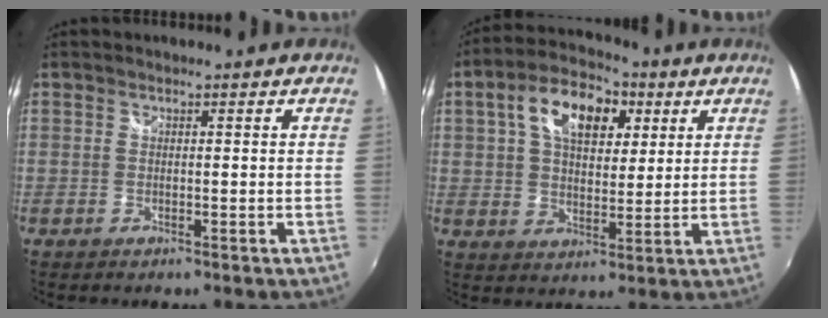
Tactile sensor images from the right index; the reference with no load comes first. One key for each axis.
{"total": 13.3, "fx": 5.0, "fy": 7.6, "fz": 9.7, "tx": -0.172, "ty": 0.032, "tz": 0.079}